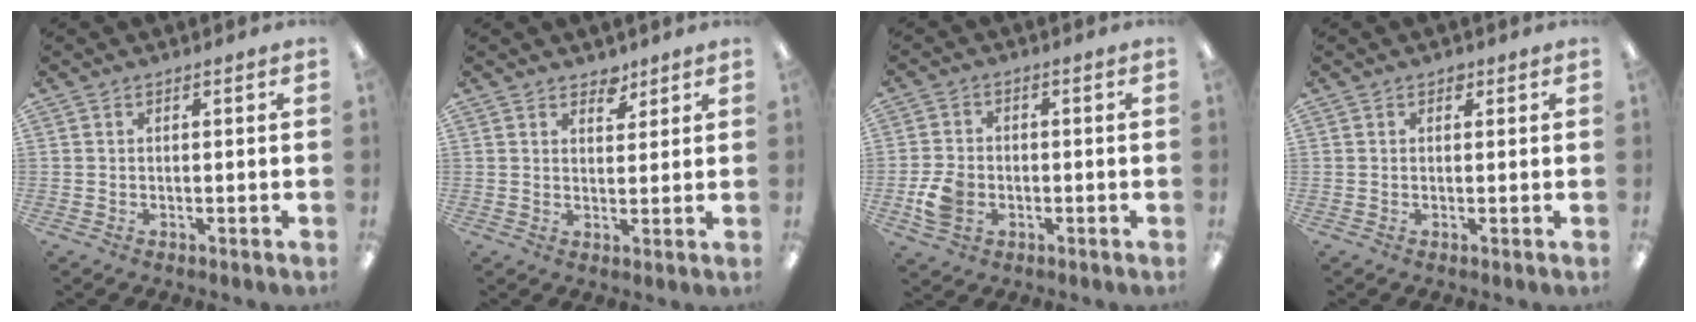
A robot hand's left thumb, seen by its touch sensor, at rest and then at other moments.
{"total": 4.2, "force": [3.3, 2.3, 1.3], "torque": [0.000, -0.021, 0.054]}
{"total": 6.6, "force": [-2.0, 5.0, 3.8], "torque": [-0.071, 0.006, -0.036]}
{"total": 1.4, "force": [0.7, 0.9, 0.8], "torque": [-0.008, -0.002, 0.012]}